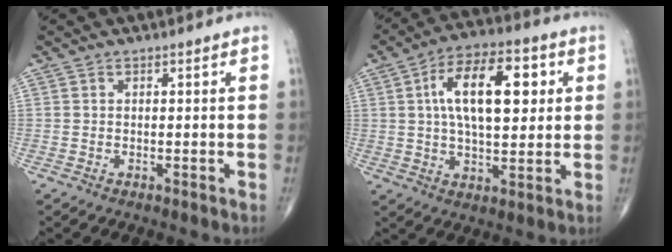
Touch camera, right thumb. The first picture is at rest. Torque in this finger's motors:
{"motor_torque": [-0.02, 0.75, 0.57, 0.38, 0.13]}